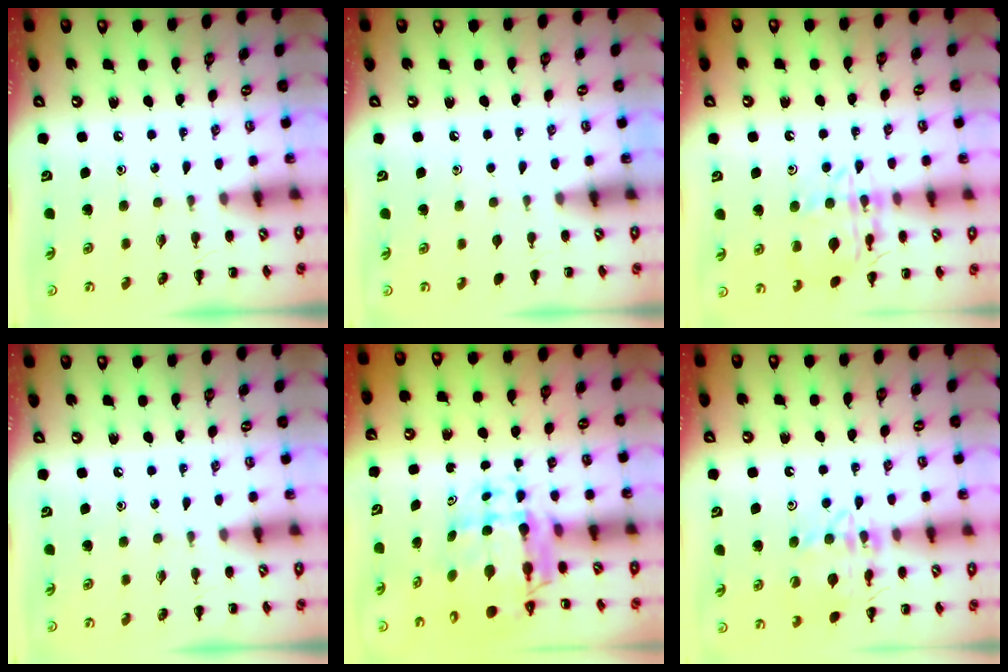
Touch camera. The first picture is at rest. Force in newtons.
{"total": 0.6, "press": 0.6, "slide": 0.1}
{"total": 14.0, "press": 14.0, "slide": 0.9}
{"total": 0.0}
{"total": 8.1, "press": 7.7, "slide": 2.3}
{"total": 14.8, "press": 14.7, "slide": 1.2}